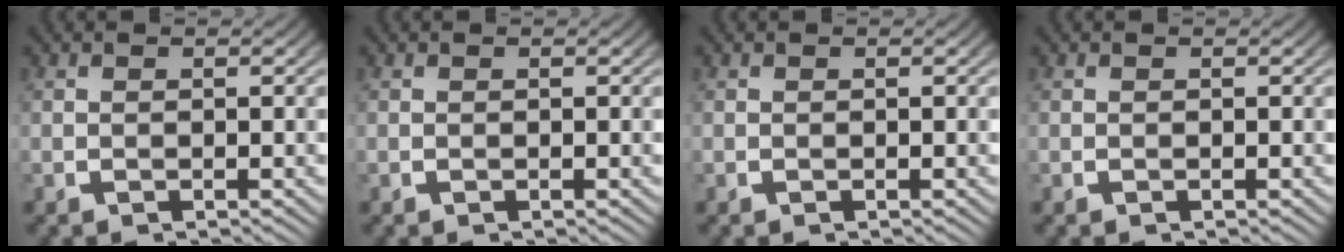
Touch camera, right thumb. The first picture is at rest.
{"total": 0.0}
{"total": 0.0}
{"total": 0.0}